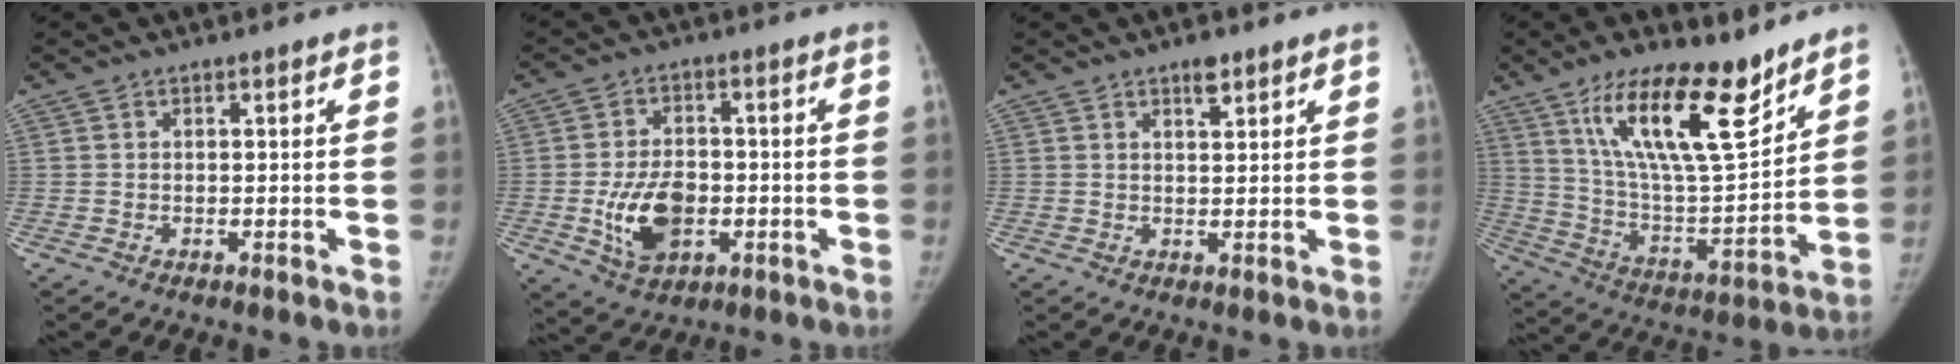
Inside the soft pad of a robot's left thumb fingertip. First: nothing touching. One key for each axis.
{"total": 10.6, "fx": -2.2, "fy": 6.8, "fz": 7.9, "tx": -0.121, "ty": 0.004, "tz": -0.031}
{"total": 2.7, "fx": 1.9, "fy": 0.9, "fz": 1.7, "tx": -0.021, "ty": -0.012, "tz": 0.031}
{"total": 20.6, "fx": 12.9, "fy": 6.1, "fz": 14.8, "tx": -0.224, "ty": -0.071, "tz": 0.235}